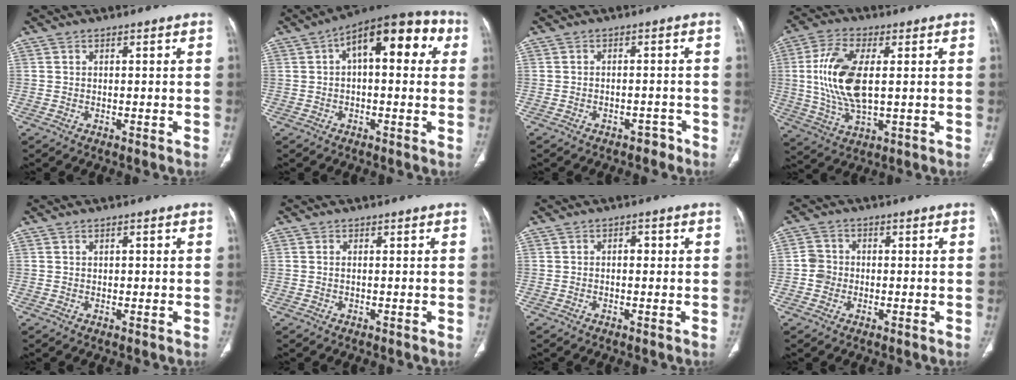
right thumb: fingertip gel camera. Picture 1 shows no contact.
{"total": 15.9, "force": [4.5, 7.3, 13.4], "torque": [-0.152, 0.034, 0.056]}
{"total": 2.4, "force": [-1.9, 1.5, 0.4], "torque": [-0.005, 0.020, -0.024]}
{"total": 13.5, "force": [1.5, 6.2, 11.9], "torque": [-0.252, -0.008, 0.032]}
{"total": 0.6, "force": [0.3, 0.5, 0.4], "torque": [0.000, -0.001, 0.004]}
{"total": 0.0}
{"total": 1.2, "force": [0.0, 0.8, 0.9], "torque": [-0.002, 0.006, -0.005]}
{"total": 3.4, "force": [-0.5, 3.2, 1.0], "torque": [-0.003, 0.008, -0.014]}